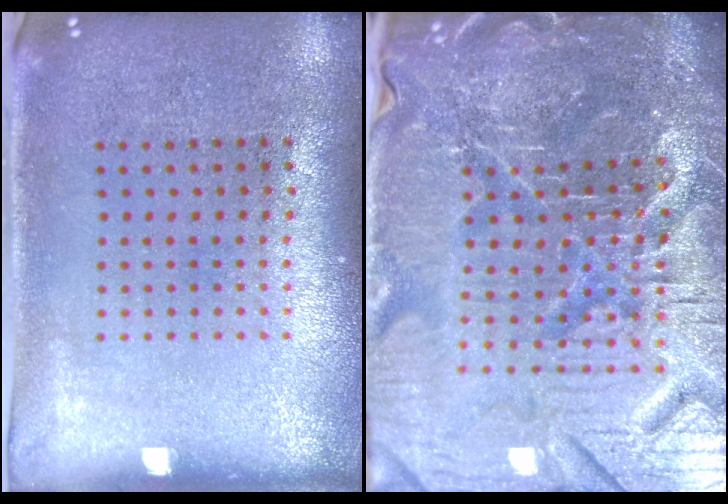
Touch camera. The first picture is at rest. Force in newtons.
{"total": 7.1, "press": 6.3, "slide": 3.2}